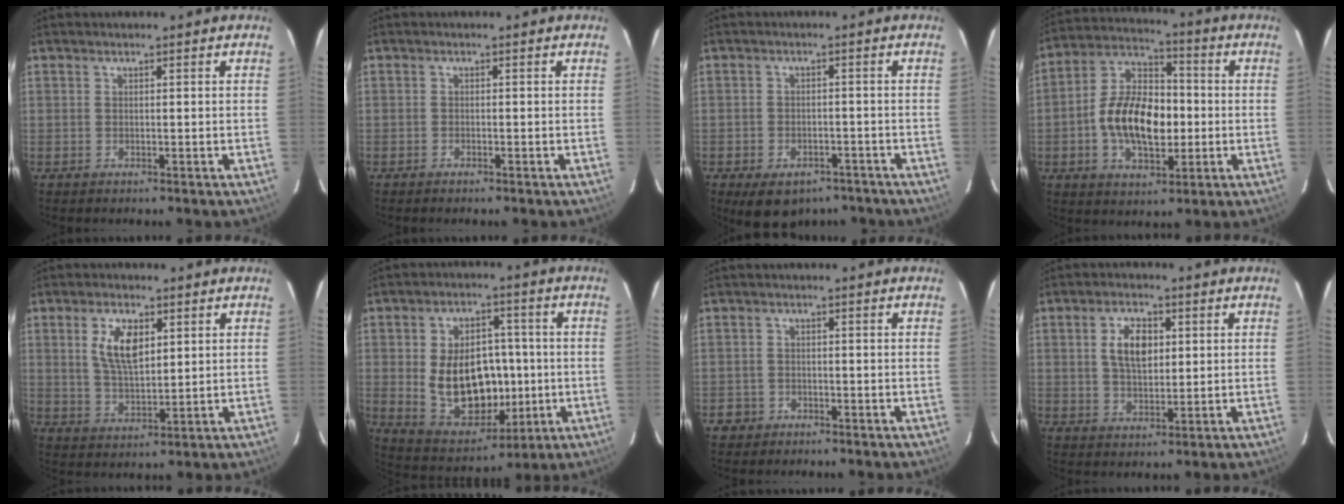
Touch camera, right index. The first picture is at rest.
{"total": 0.7, "force": [-0.7, 0.1, 0.2], "torque": [-0.008, 0.002, -0.015]}
{"total": 10.1, "force": [-6.9, 6.0, 4.4], "torque": [-0.090, 0.006, -0.082]}
{"total": 15.0, "force": [-2.4, 8.5, 12.1], "torque": [-0.231, 0.020, -0.041]}
{"total": 7.9, "force": [2.7, 3.8, 6.4], "torque": [-0.120, 0.005, 0.055]}
{"total": 16.1, "force": [-1.0, 10.9, 11.9], "torque": [-0.233, 0.005, 0.014]}
{"total": 2.5, "force": [-1.4, 2.0, 0.3], "torque": [-0.015, 0.006, -0.023]}
{"total": 6.8, "force": [1.6, 3.8, 5.4], "torque": [-0.099, 0.010, 0.033]}